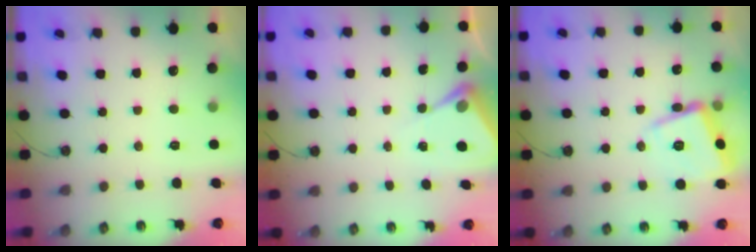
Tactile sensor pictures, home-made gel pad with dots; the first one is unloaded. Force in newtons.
{"total": 5.8, "press": 5.8, "slide": 0.3}
{"total": 15.0, "press": 15.0, "slide": 0.7}